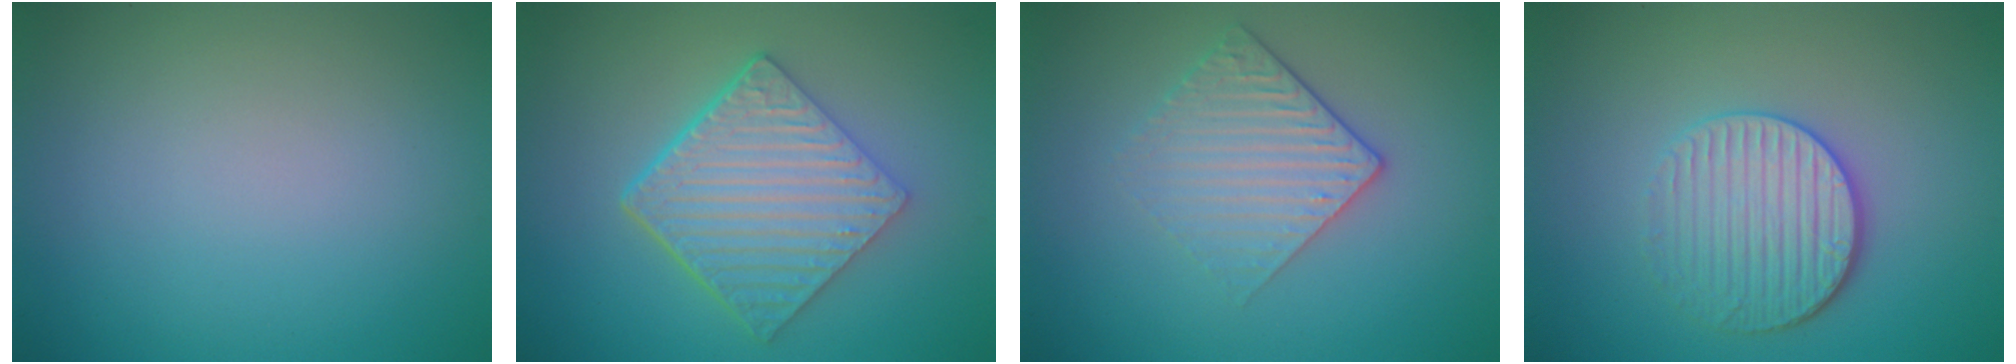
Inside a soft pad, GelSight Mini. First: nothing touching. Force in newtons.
{"total": 6.6, "press": 4.7, "slide": 4.6}
{"total": 3.0, "press": 2.6, "slide": 1.5}
{"total": 3.8, "press": 3.4, "slide": 1.7}